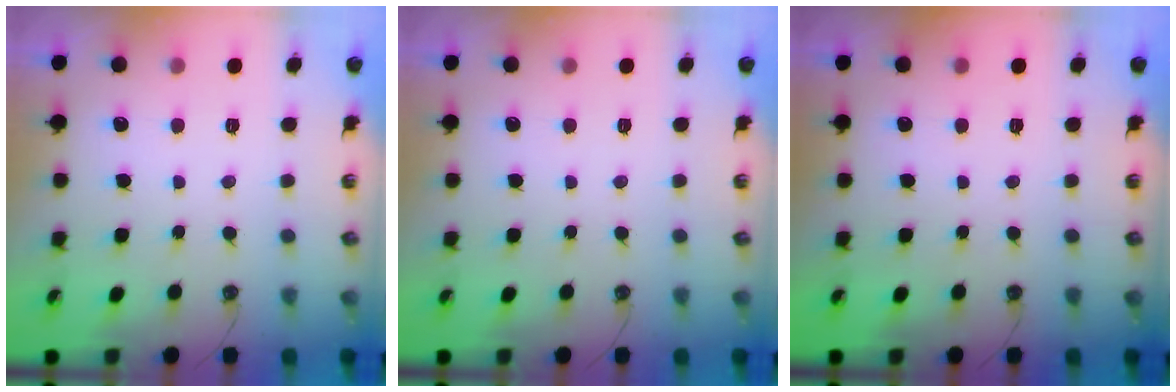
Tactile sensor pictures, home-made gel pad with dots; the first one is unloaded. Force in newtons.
{"total": 0.0}
{"total": 0.0}